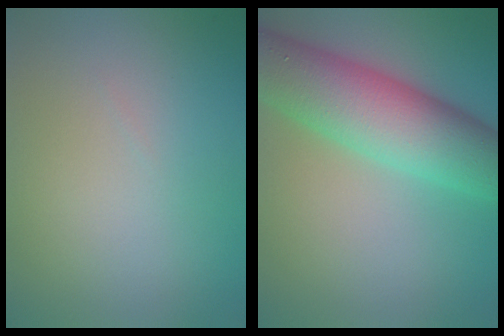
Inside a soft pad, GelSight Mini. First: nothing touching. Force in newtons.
{"total": 9.2, "press": 9.2, "slide": 0.4}